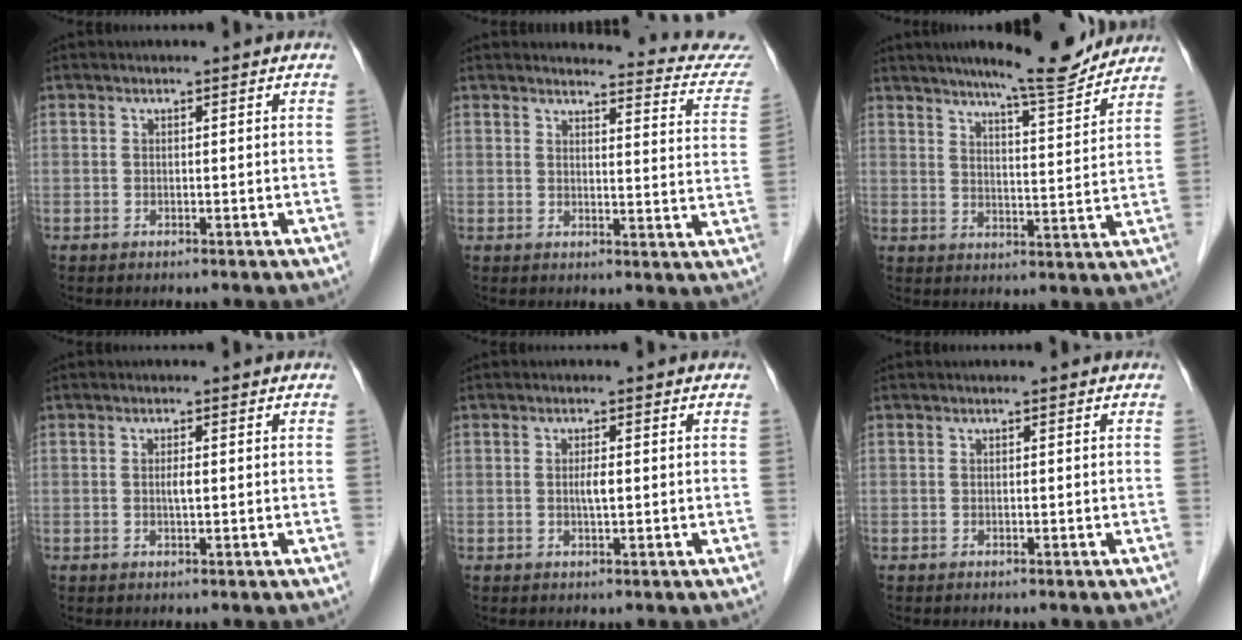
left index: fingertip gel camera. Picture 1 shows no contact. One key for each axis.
{"total": 13.0, "fx": 12.8, "fy": 0.7, "fz": 1.5, "tx": 0.010, "ty": -0.083, "tz": 0.111}
{"total": 10.9, "fx": 9.9, "fy": 0.6, "fz": 4.7, "tx": -0.069, "ty": -0.006, "tz": 0.135}
{"total": 1.1, "fx": 0.0, "fy": 0.1, "fz": 1.1, "tx": -0.022, "ty": -0.001, "tz": 0.000}
{"total": 1.6, "fx": 0.0, "fy": 0.2, "fz": 1.6, "tx": -0.031, "ty": 0.000, "tz": 0.000}
{"total": 0.0}